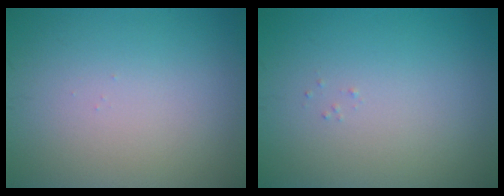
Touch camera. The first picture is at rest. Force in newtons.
{"total": 0.0}